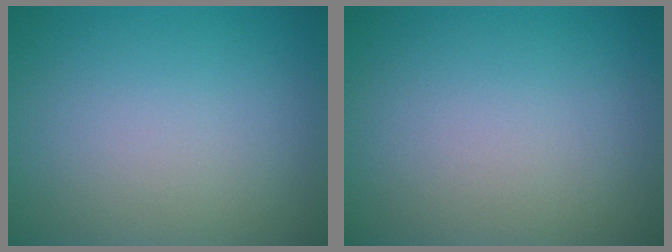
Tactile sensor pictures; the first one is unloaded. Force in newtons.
{"total": 0.0}